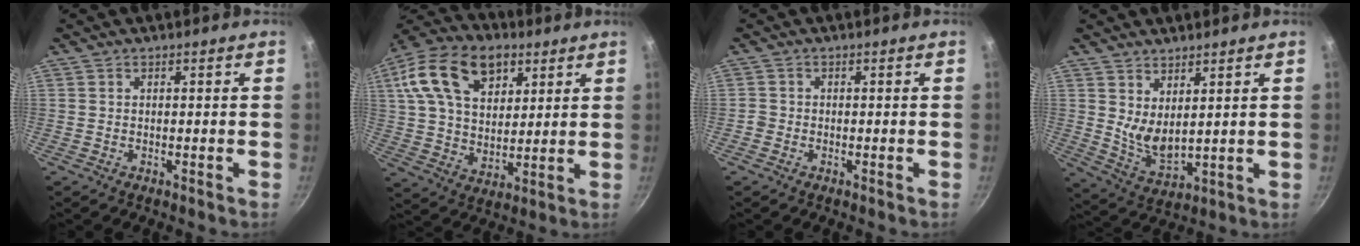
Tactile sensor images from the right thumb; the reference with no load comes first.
{"total": 20.4, "force": [8.7, 13.1, 13.0], "torque": [-0.206, -0.008, 0.143]}
{"total": 1.2, "force": [-0.6, 1.0, 0.2], "torque": [-0.002, 0.004, -0.013]}
{"total": 6.9, "force": [3.7, 3.0, 5.0], "torque": [-0.079, -0.044, 0.076]}